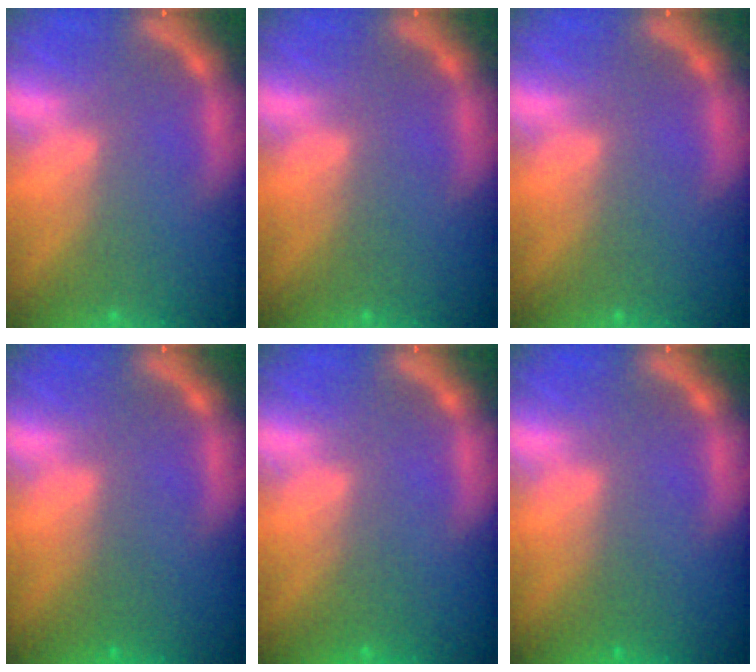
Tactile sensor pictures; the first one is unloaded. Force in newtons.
{"total": 0.0}
{"total": 0.0}
{"total": 0.9}
{"total": 1.5}
{"total": 0.9}